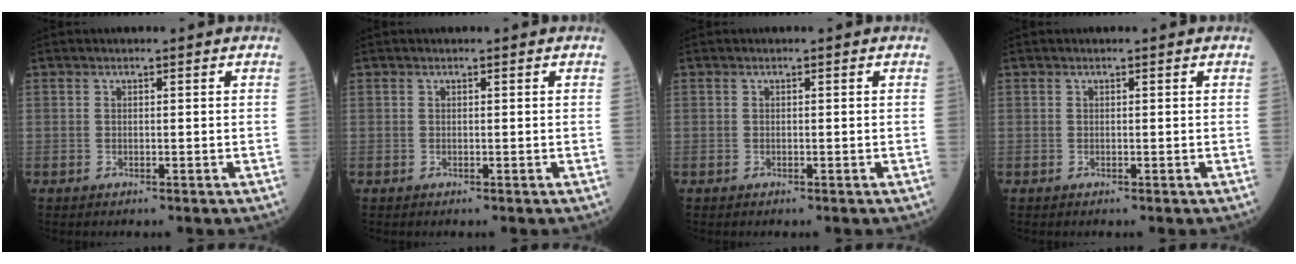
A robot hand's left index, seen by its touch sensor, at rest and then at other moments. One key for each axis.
{"total": 0.0}
{"total": 0.0}
{"total": 0.0}